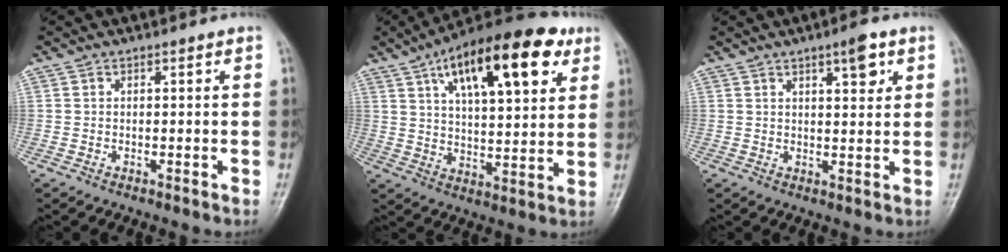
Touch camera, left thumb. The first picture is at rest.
{"total": 21.6, "force": [10.5, 8.4, 17.0], "torque": [-0.241, -0.016, 0.164]}
{"total": 5.1, "force": [2.7, 1.5, 4.0], "torque": [-0.049, -0.014, 0.040]}